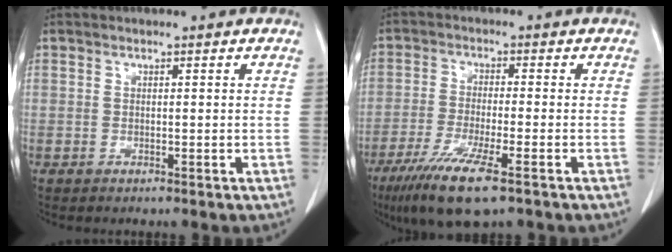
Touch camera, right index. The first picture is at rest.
{"total": 9.7, "force": [-5.8, 1.1, 7.7], "torque": [-0.144, -0.026, -0.097]}